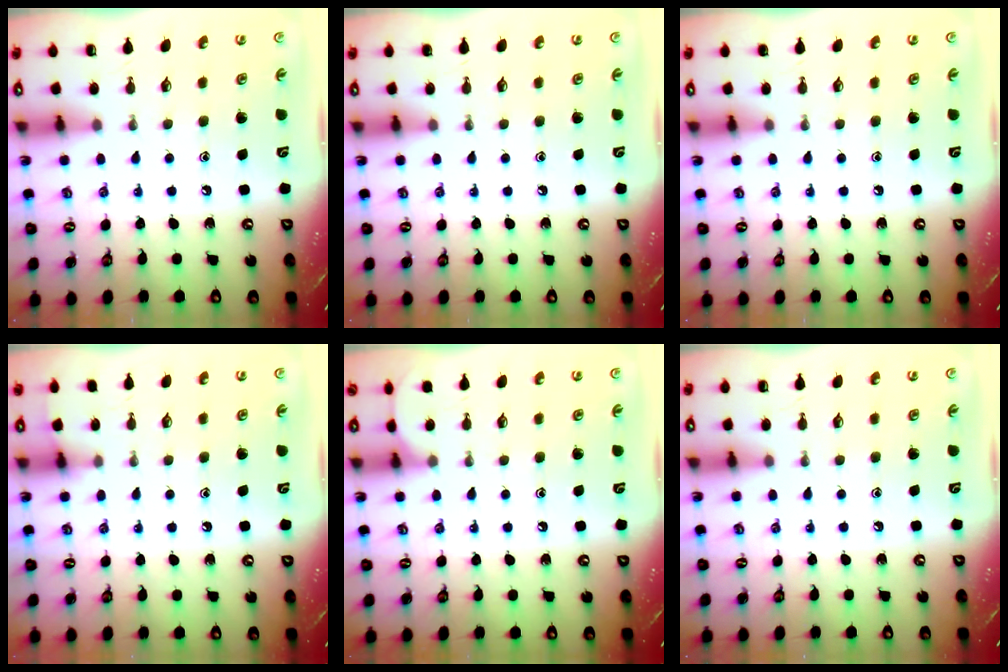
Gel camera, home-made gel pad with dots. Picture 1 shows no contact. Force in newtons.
{"total": 0.0}
{"total": 0.0}
{"total": 2.8, "press": 2.8, "slide": 0.5}
{"total": 3.7, "press": 3.6, "slide": 0.5}
{"total": 0.0}